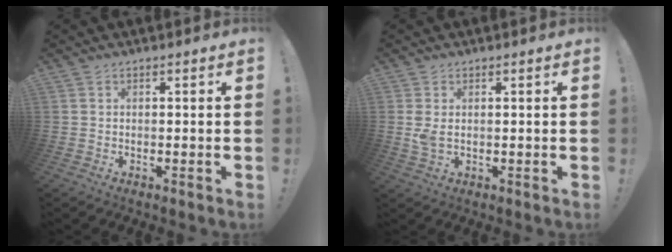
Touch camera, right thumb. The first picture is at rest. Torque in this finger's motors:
{"motor_torque": [0.05, -0.02, 0.49, 0.01, -0.01]}